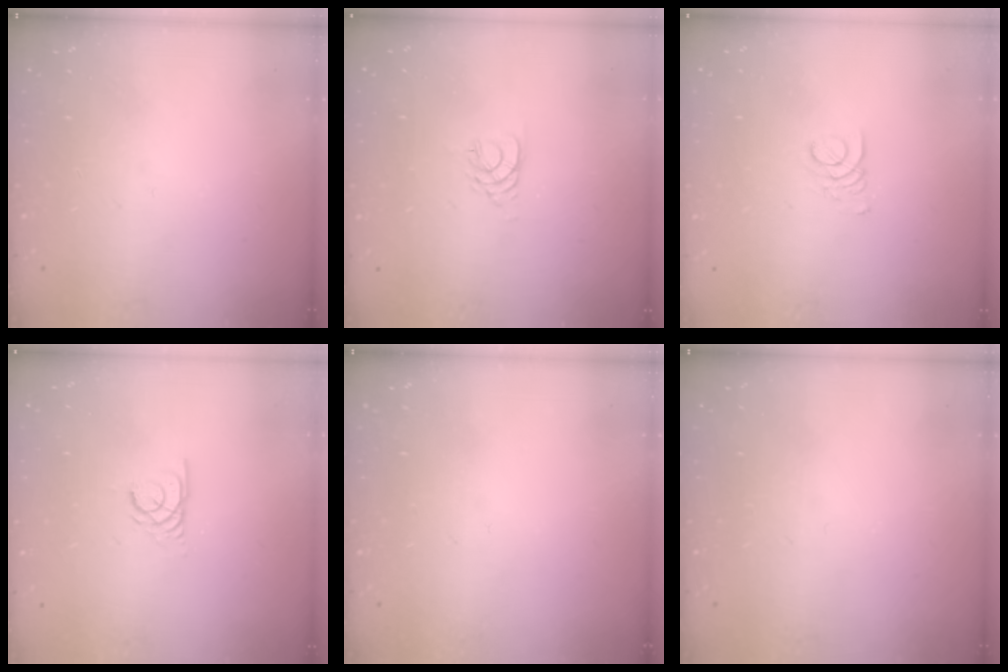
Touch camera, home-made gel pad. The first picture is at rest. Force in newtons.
{"total": 3.0, "press": 2.9, "slide": 0.4}
{"total": 1.6, "press": 1.6, "slide": 0.1}
{"total": 2.2, "press": 2.2, "slide": 0.3}
{"total": 0.0}
{"total": 0.0}